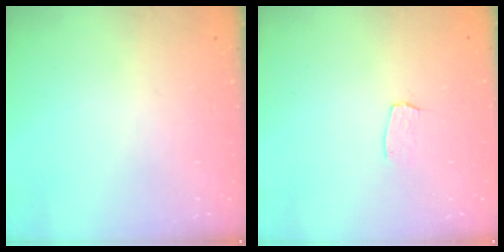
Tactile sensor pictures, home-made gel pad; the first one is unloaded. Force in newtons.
{"total": 3.0, "press": 3.0, "slide": 0.2}